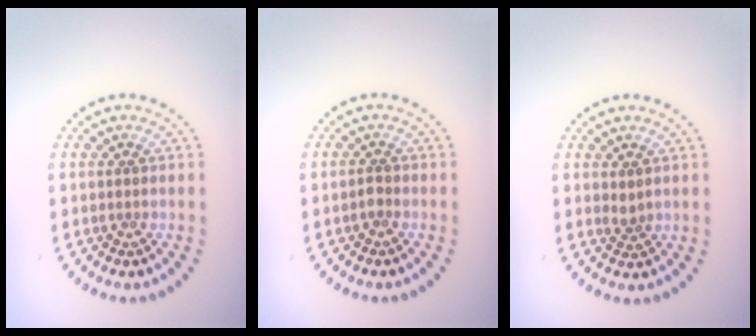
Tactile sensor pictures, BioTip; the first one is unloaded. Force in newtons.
{"total": 0.6, "press": 0.6, "slide": 0.3}
{"total": 0.9, "press": 0.7, "slide": 0.6}